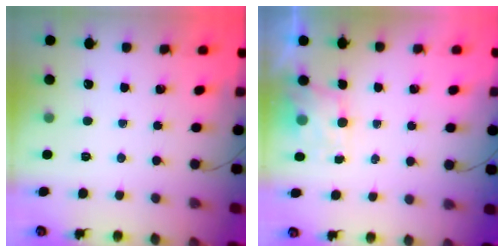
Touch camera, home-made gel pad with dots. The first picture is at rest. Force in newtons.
{"total": 4.4, "press": 4.3, "slide": 1.0}